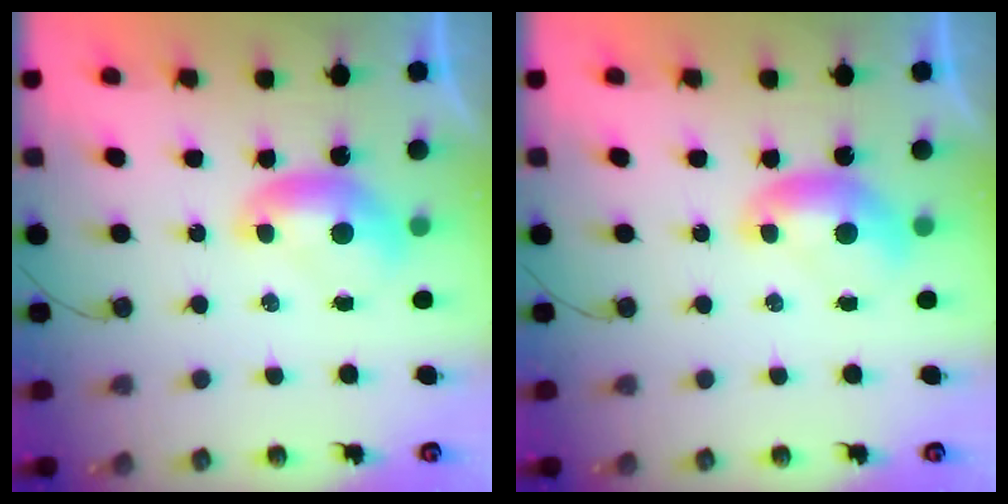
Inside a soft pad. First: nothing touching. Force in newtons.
{"total": 0.0}